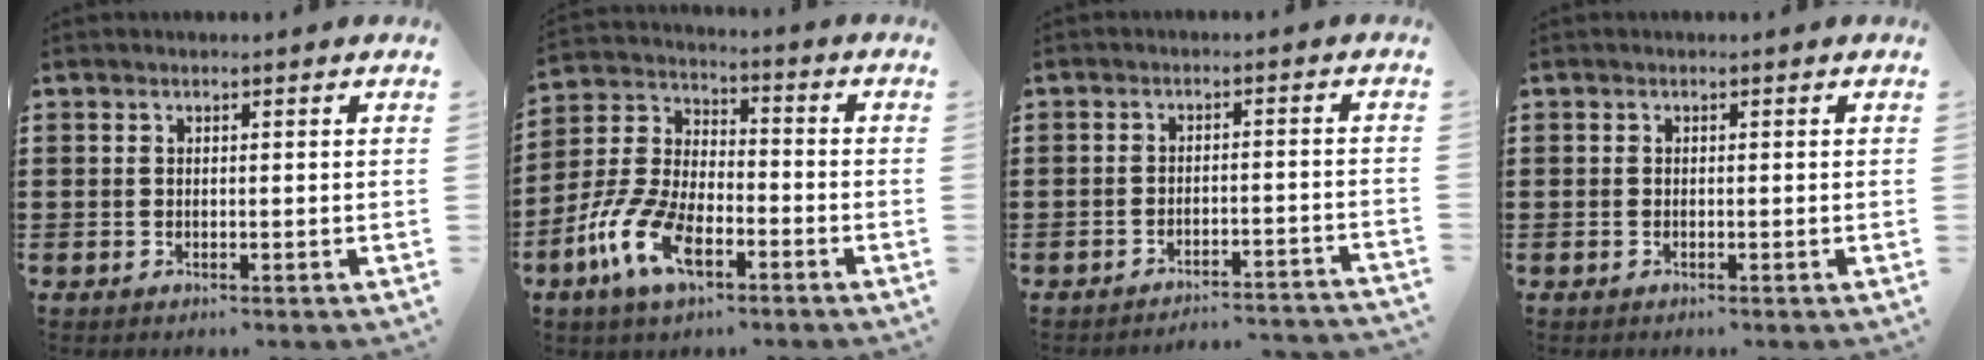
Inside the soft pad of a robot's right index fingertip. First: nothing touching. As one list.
[{"total": 10.6, "force": [-5.3, 5.2, 7.6], "torque": [-0.194, -0.005, -0.107]}, {"total": 3.0, "force": [-3.0, -0.2, 0.5], "torque": [-0.011, -0.001, -0.063]}, {"total": 0.0}]